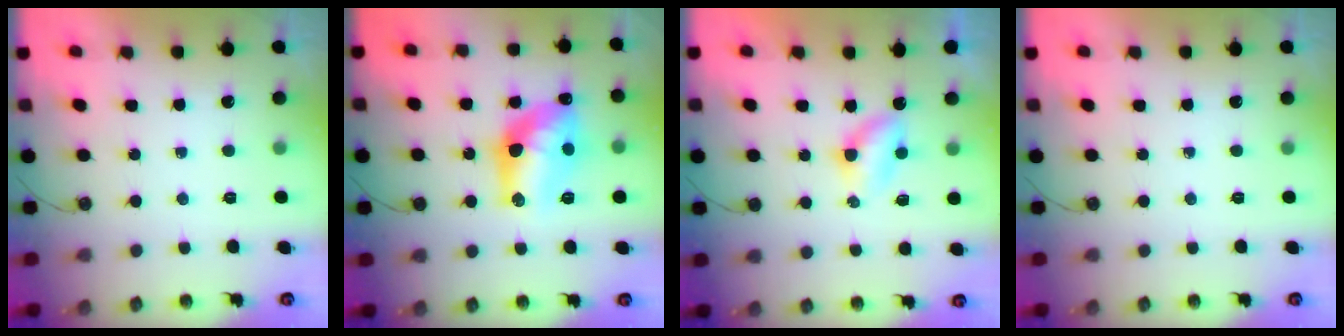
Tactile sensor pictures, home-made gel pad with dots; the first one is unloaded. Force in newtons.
{"total": 14.5, "press": 14.5, "slide": 0.9}
{"total": 3.4, "press": 3.4, "slide": 0.5}
{"total": 0.0}